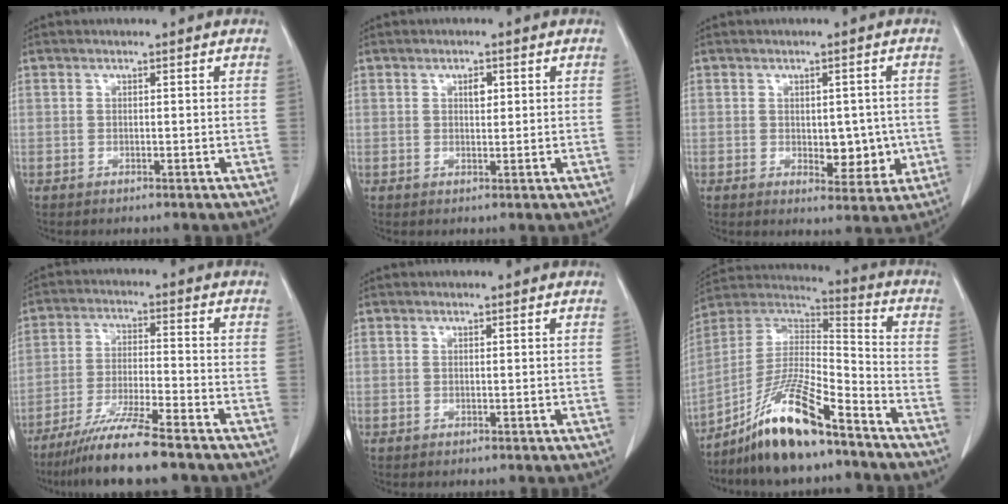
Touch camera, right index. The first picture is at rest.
{"total": 1.7, "force": [0.6, 0.8, 1.3], "torque": [-0.022, -0.001, 0.012]}
{"total": 5.7, "force": [-0.4, 3.2, 4.7], "torque": [-0.050, 0.001, 0.008]}
{"total": 10.0, "force": [-7.9, -0.4, 6.2], "torque": [-0.112, -0.031, -0.141]}
{"total": 0.0}
{"total": 14.6, "force": [-10.3, 2.2, 10.2], "torque": [-0.204, -0.003, -0.187]}